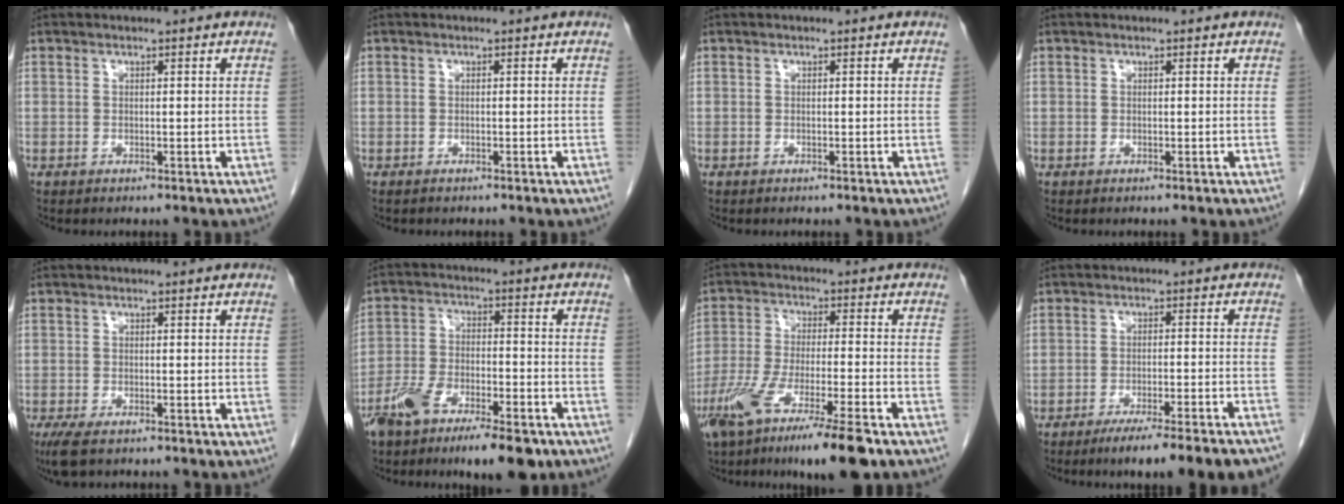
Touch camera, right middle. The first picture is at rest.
{"total": 0.7, "force": [-0.6, 0.3, 0.2], "torque": [-0.007, -0.001, -0.011]}
{"total": 0.0}
{"total": 0.0}
{"total": 3.9, "force": [-2.7, 1.3, 2.5], "torque": [-0.056, -0.012, -0.045]}
{"total": 12.9, "force": [-8.6, 3.8, 8.8], "torque": [-0.153, -0.005, -0.146]}
{"total": 14.9, "force": [-9.5, 1.1, 11.5], "torque": [-0.200, -0.043, -0.164]}
{"total": 13.5, "force": [-10.8, 0.0, 8.0], "torque": [-0.075, -0.020, -0.156]}